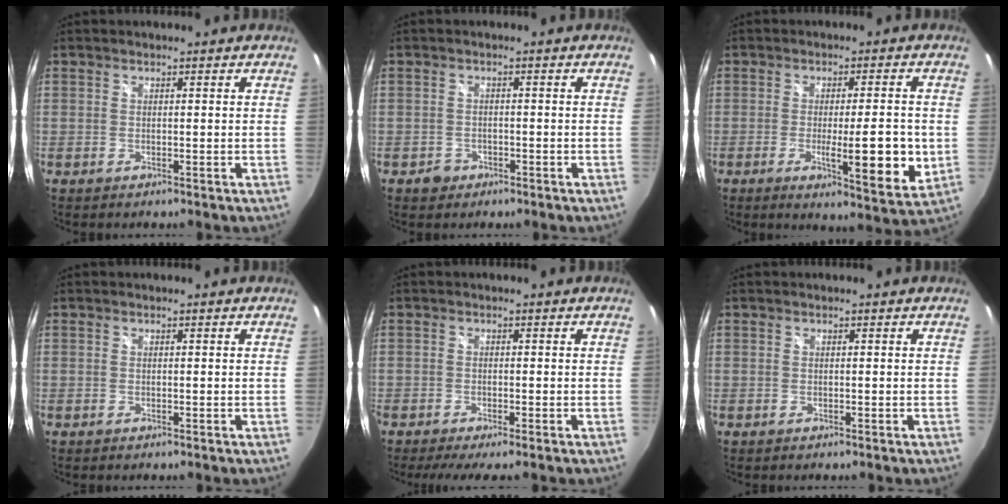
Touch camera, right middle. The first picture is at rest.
{"total": 2.4, "force": [-1.3, 1.9, 0.2], "torque": [-0.008, 0.002, -0.017]}
{"total": 10.9, "force": [-1.9, 1.6, 10.6], "torque": [-0.160, -0.025, -0.027]}
{"total": 0.0}
{"total": 4.0, "force": [-3.2, 0.2, 2.4], "torque": [-0.056, -0.020, -0.055]}
{"total": 0.0}